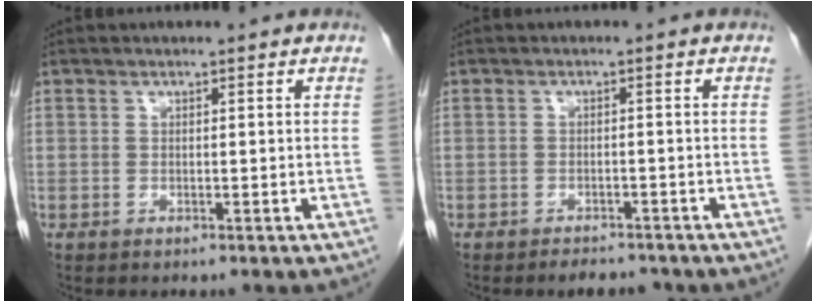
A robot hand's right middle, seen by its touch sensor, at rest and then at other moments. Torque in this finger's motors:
{"motor_torque": [0.07, -0.06, 0.00, 0.00]}